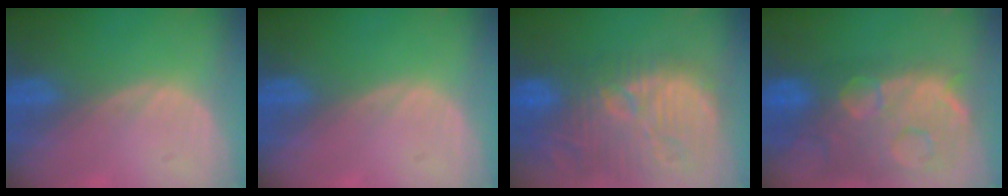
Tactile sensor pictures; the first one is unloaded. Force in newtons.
{"total": 0.0}
{"total": 14.6, "press": 13.0, "slide": 6.7}
{"total": 14.6, "press": 11.8, "slide": 8.5}